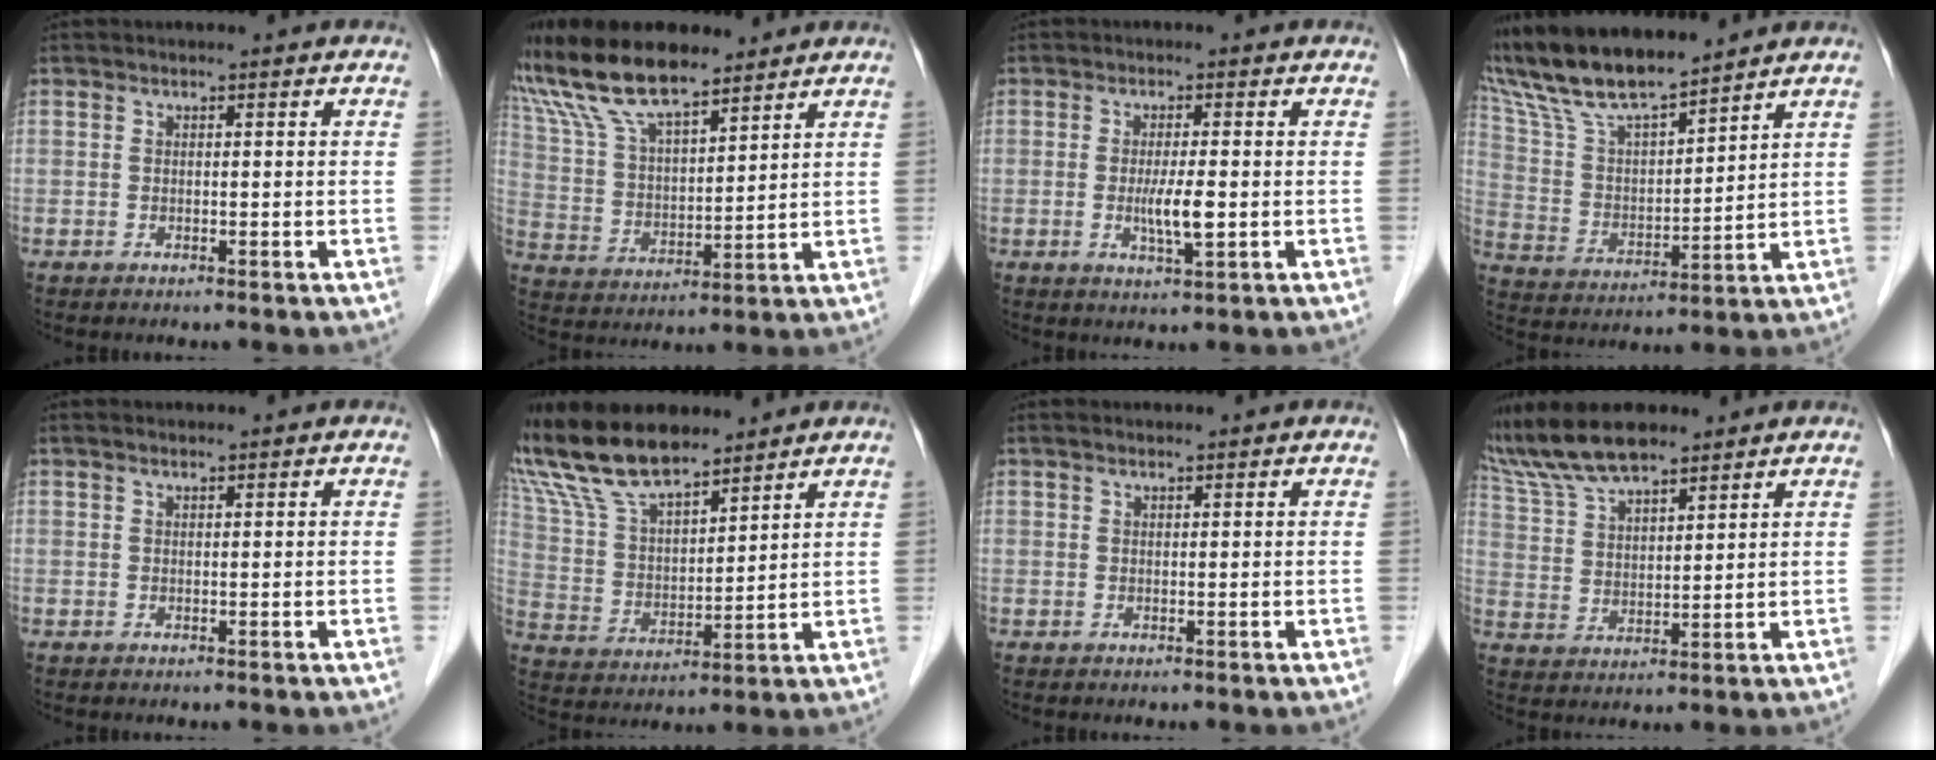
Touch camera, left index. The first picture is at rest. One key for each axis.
{"total": 14.7, "fx": 12.2, "fy": 3.4, "fz": 7.4, "tx": -0.162, "ty": 0.022, "tz": 0.237}
{"total": 3.9, "fx": -0.6, "fy": 0.3, "fz": 3.8, "tx": -0.072, "ty": -0.011, "tz": -0.009}
{"total": 14.1, "fx": 12.7, "fy": 1.4, "fz": 6.0, "tx": -0.127, "ty": 0.006, "tz": 0.248}
{"total": 1.0, "fx": 0.8, "fy": 0.0, "fz": 0.5, "tx": -0.013, "ty": 0.011, "tz": 0.018}
{"total": 14.6, "fx": 12.3, "fy": 3.6, "fz": 7.1, "tx": -0.156, "ty": 0.020, "tz": 0.243}
{"total": 1.3, "fx": 1.1, "fy": 0.1, "fz": 0.7, "tx": -0.014, "ty": 0.014, "tz": 0.022}
{"total": 13.8, "fx": 11.9, "fy": 3.6, "fz": 6.1, "tx": -0.137, "ty": 0.027, "tz": 0.233}